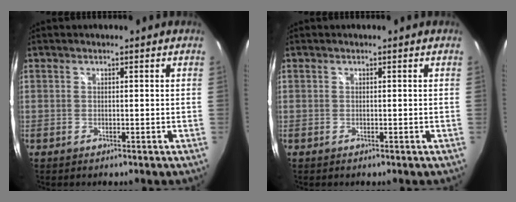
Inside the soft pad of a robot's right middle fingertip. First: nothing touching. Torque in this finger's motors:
{"motor_torque": [0.10, -0.09, -0.01, 0.00]}